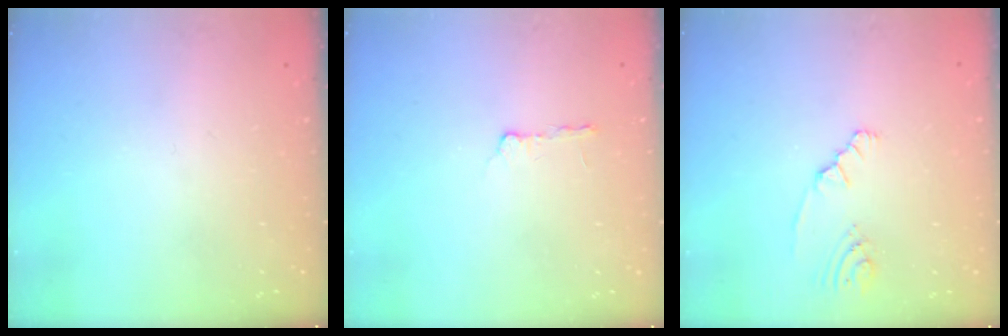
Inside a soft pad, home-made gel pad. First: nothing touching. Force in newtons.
{"total": 2.4, "press": 2.3, "slide": 0.4}
{"total": 2.5, "press": 2.3, "slide": 1.1}